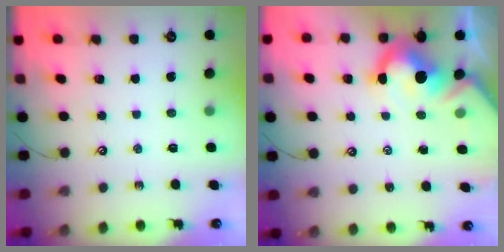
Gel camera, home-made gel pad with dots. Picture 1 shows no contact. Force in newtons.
{"total": 9.5, "press": 9.4, "slide": 1.4}